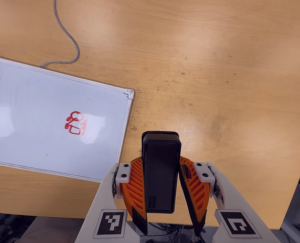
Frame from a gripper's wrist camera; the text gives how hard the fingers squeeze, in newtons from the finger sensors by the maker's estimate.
{"total": 6.3, "left": 4.7, "right": 7.9}